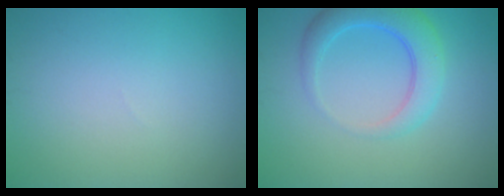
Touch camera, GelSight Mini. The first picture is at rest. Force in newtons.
{"total": 4.3, "press": 4.3, "slide": 0.2}